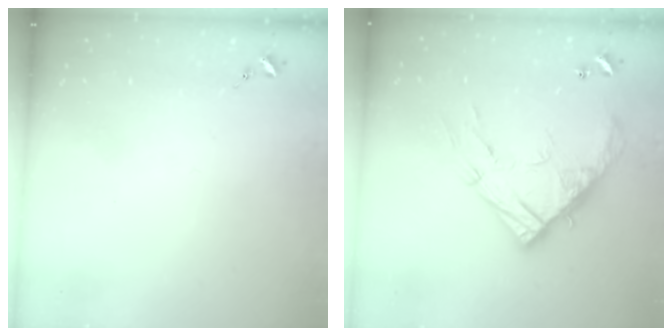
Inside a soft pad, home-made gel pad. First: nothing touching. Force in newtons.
{"total": 18.0, "press": 17.9, "slide": 1.6}